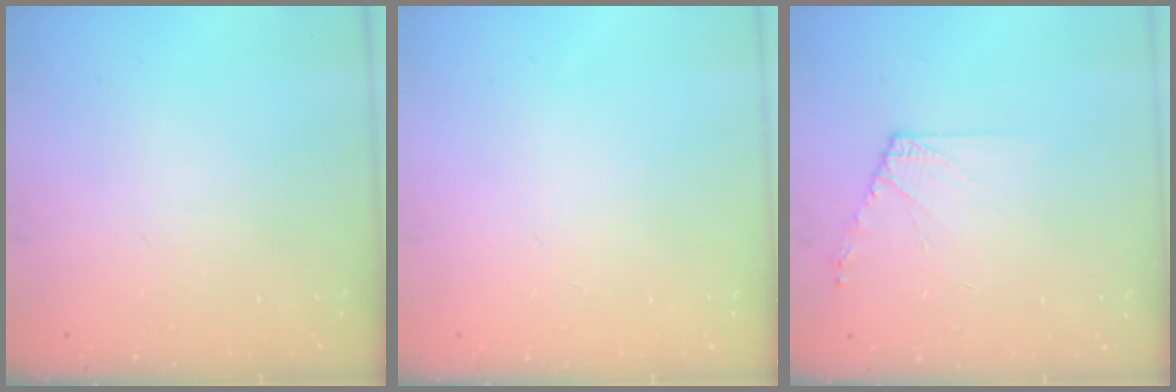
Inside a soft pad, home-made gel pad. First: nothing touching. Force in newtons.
{"total": 0.0}
{"total": 6.5, "press": 6.4, "slide": 1.1}